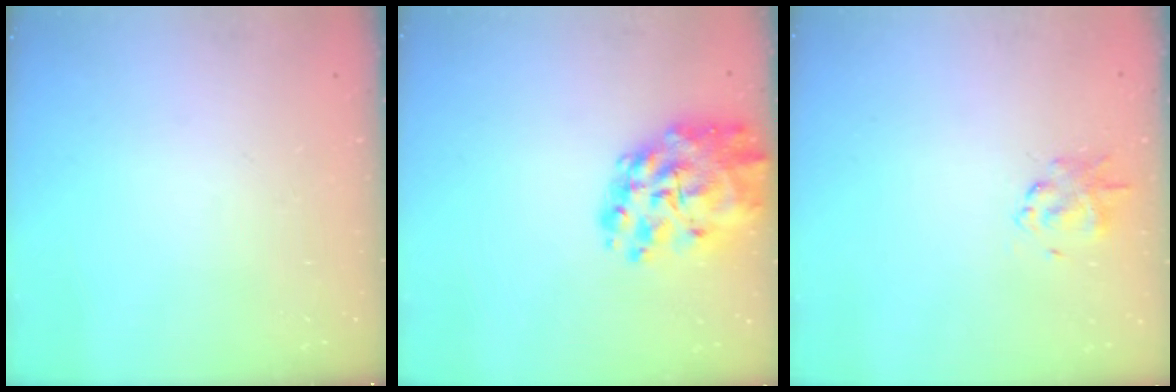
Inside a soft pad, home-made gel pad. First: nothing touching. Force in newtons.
{"total": 14.9, "press": 14.1, "slide": 4.7}
{"total": 1.9, "press": 1.8, "slide": 0.6}